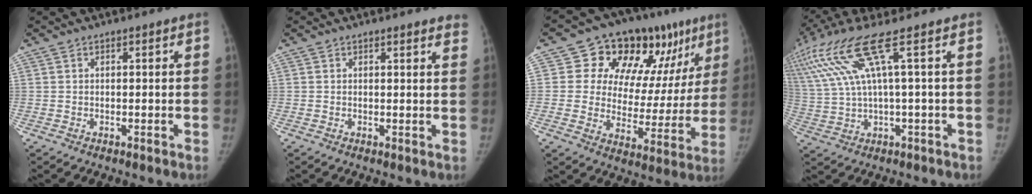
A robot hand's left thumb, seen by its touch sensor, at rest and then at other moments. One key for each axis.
{"total": 4.2, "fx": 3.8, "fy": 1.2, "fz": 1.4, "tx": 0.004, "ty": -0.012, "tz": 0.027}
{"total": 20.8, "fx": 11.0, "fy": 11.7, "fz": 13.2, "tx": -0.120, "ty": -0.021, "tz": 0.156}
{"total": 15.1, "fx": 6.1, "fy": 1.2, "fz": 13.7, "tx": -0.339, "ty": 0.010, "tz": 0.126}